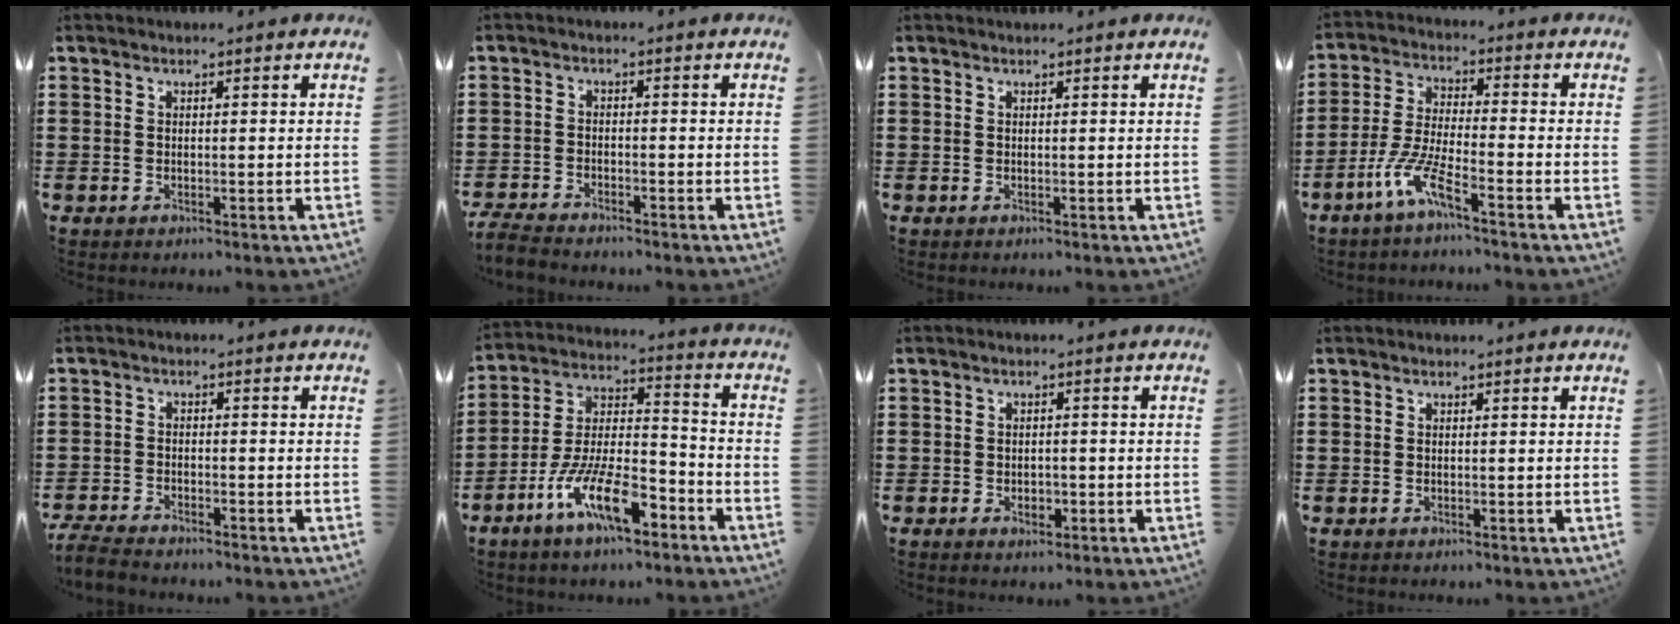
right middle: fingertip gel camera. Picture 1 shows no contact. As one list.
[{"total": 3.0, "force": [-3.0, 0.2, 0.3], "torque": [-0.021, -0.002, -0.067]}, {"total": 0.0}, {"total": 7.2, "force": [-4.8, 0.7, 5.3], "torque": [-0.126, -0.011, -0.095]}, {"total": 3.4, "force": [-3.3, 0.3, 0.6], "torque": [-0.025, -0.004, -0.072]}, {"total": 11.0, "force": [-7.3, 2.8, 7.6], "torque": [-0.168, 0.001, -0.143]}, {"total": 1.6, "force": [-0.7, 1.0, 1.1], "torque": [-0.022, 0.002, -0.013]}, {"total": 0.0}]